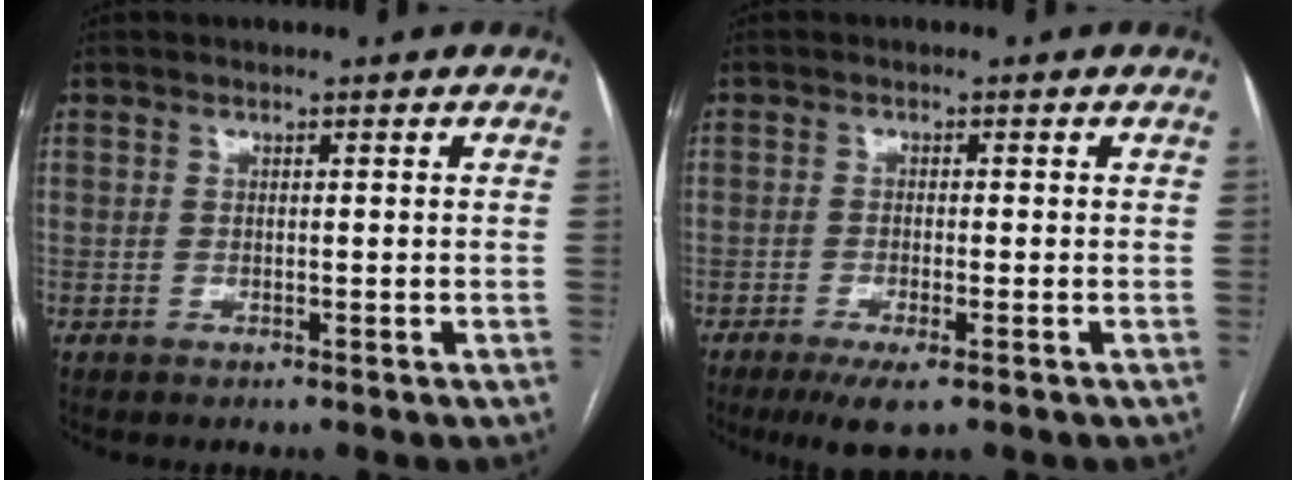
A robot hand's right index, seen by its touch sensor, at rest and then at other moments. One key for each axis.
{"total": 4.6, "fx": -2.7, "fy": 0.7, "fz": 3.6, "tx": -0.067, "ty": -0.012, "tz": -0.044}